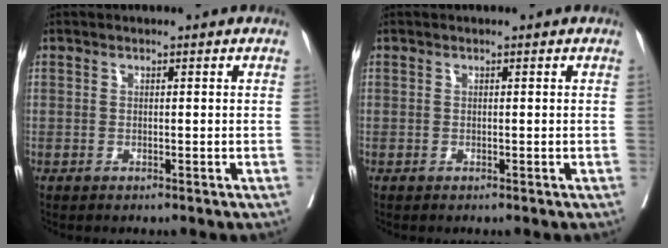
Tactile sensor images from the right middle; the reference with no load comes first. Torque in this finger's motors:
{"motor_torque": [0.51, -0.64, 0.04, 0.01]}